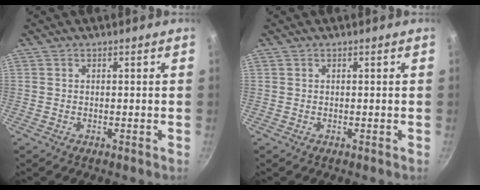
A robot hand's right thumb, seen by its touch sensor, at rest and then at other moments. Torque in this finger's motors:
{"motor_torque": [-0.05, 0.31, 0.70, 0.12, -0.01]}